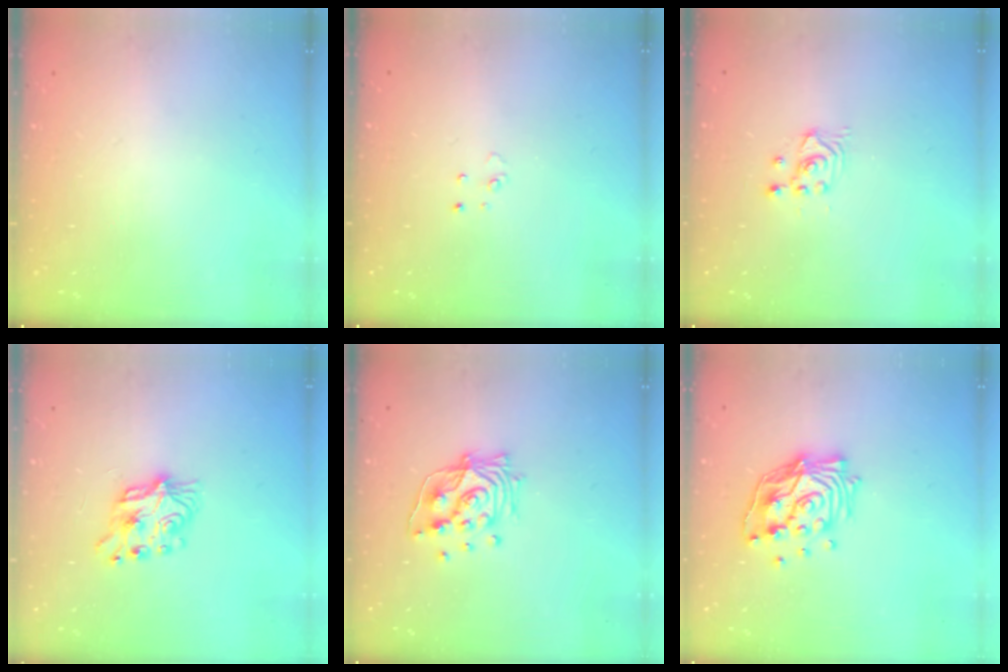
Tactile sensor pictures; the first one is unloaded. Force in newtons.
{"total": 2.5, "press": 2.5, "slide": 0.2}
{"total": 2.5, "press": 2.5, "slide": 0.3}
{"total": 8.1, "press": 8.1, "slide": 0.5}
{"total": 13.7, "press": 13.4, "slide": 3.0}
{"total": 13.5, "press": 13.4, "slide": 1.0}